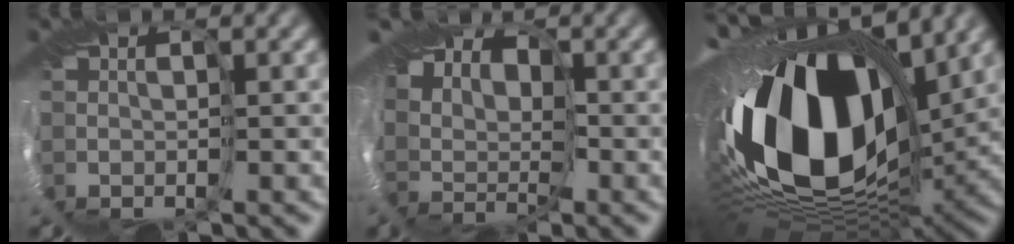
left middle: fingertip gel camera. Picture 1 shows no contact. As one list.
[{"total": 9.1, "force": [3.9, 5.9, 5.7], "torque": [-0.104, 0.026, 0.050]}, {"total": 18.4, "force": [2.0, 10.9, 14.7], "torque": [-0.292, -0.038, 0.035]}]